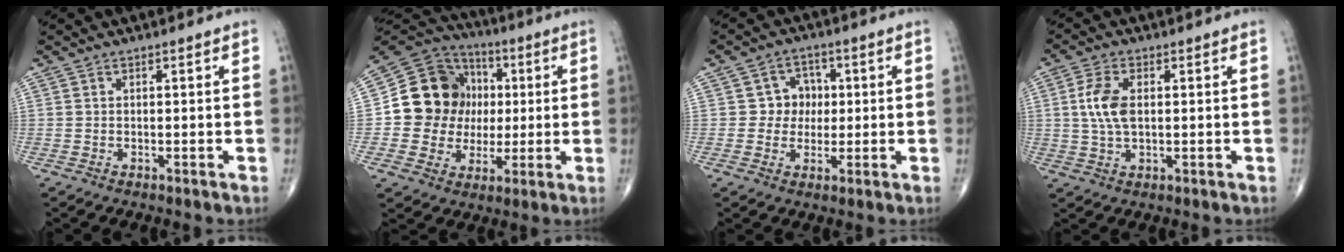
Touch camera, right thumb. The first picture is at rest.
{"total": 16.3, "force": [1.2, 14.5, 7.4], "torque": [-0.088, 0.025, 0.024]}
{"total": 5.6, "force": [0.5, 5.2, 1.8], "torque": [0.015, 0.011, 0.000]}
{"total": 6.7, "force": [0.9, 3.5, 5.6], "torque": [-0.125, 0.002, 0.016]}